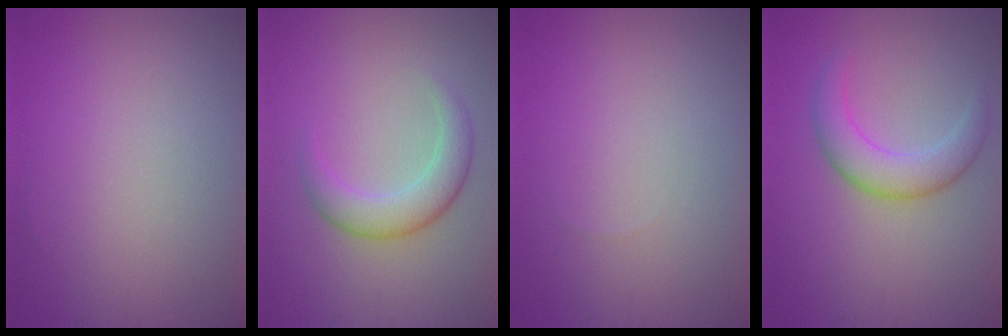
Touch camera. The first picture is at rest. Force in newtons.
{"total": 3.6, "press": 3.6, "slide": 0.3}
{"total": 0.0}
{"total": 3.9, "press": 3.9, "slide": 0.3}